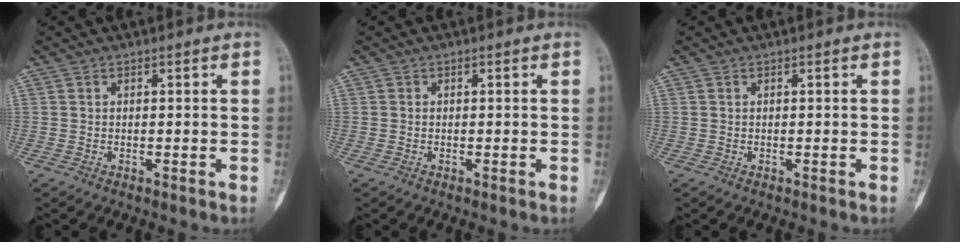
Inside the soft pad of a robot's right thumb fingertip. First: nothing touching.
{"total": 0.0}
{"total": 0.0}